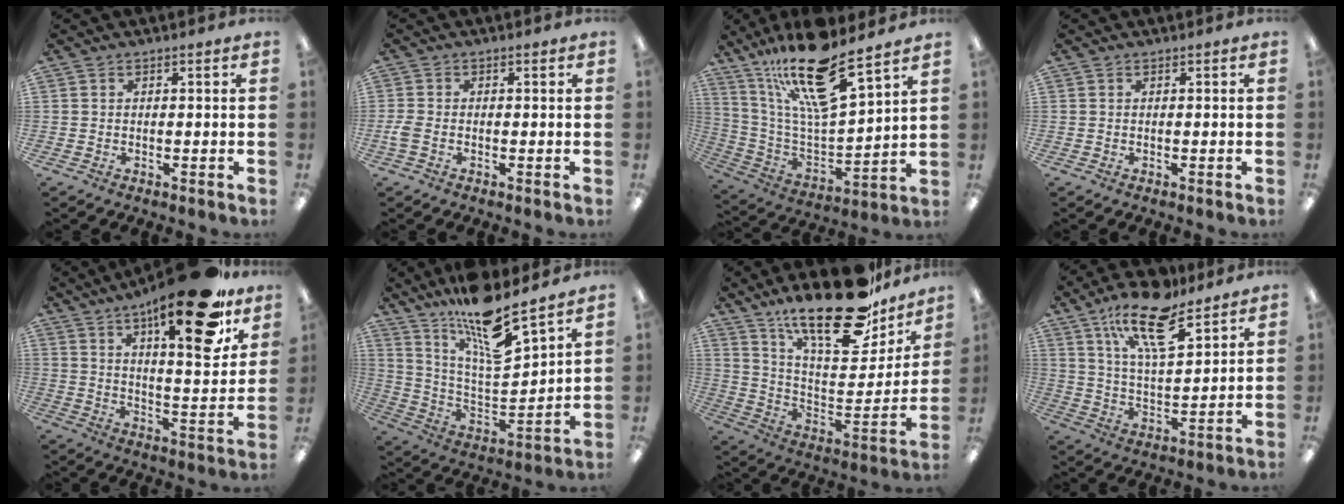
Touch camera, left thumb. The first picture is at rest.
{"total": 2.5, "force": [-0.7, 1.4, 2.0], "torque": [-0.048, 0.001, -0.017]}
{"total": 20.1, "force": [14.9, 4.8, 12.7], "torque": [-0.237, -0.098, 0.250]}
{"total": 0.0}
{"total": 23.1, "force": [14.7, 6.5, 16.6], "torque": [-0.236, -0.088, 0.227]}
{"total": 15.7, "force": [12.9, 2.6, 8.6], "torque": [-0.159, -0.094, 0.216]}
{"total": 25.4, "force": [19.2, 8.8, 14.2], "torque": [-0.213, -0.126, 0.322]}
{"total": 18.0, "force": [11.7, 6.7, 12.0], "torque": [-0.202, -0.052, 0.196]}